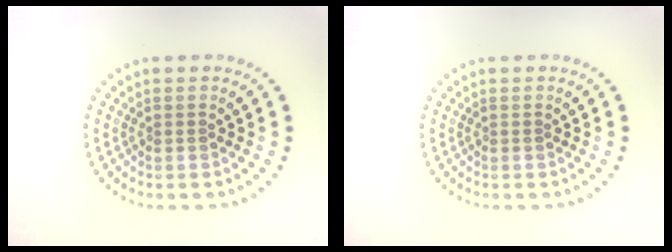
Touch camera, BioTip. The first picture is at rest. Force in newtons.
{"total": 0.0}